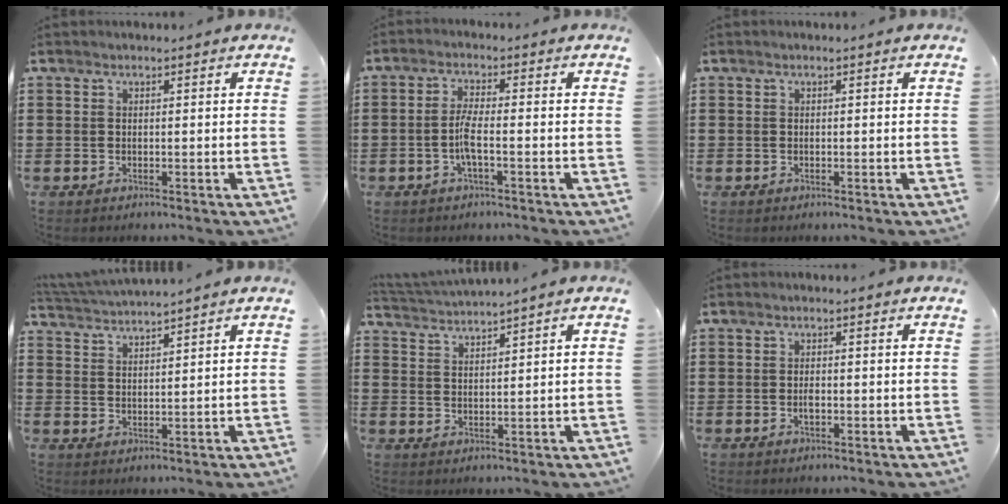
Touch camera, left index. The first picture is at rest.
{"total": 4.2, "force": [-1.3, 0.6, 4.0], "torque": [-0.085, -0.004, -0.030]}
{"total": 0.0}
{"total": 2.9, "force": [2.9, -0.6, 0.0], "torque": [-0.010, -0.010, 0.052]}
{"total": 2.2, "force": [2.1, -0.6, 0.0], "torque": [-0.007, -0.008, 0.040]}
{"total": 1.6, "force": [-0.4, 0.7, 1.4], "torque": [-0.029, -0.001, -0.006]}